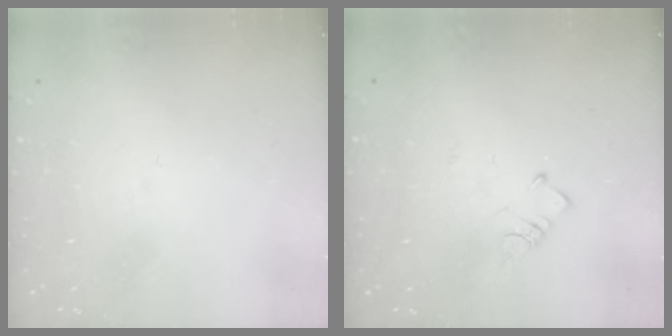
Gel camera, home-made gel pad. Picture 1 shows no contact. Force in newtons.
{"total": 2.6, "press": 2.6, "slide": 0.5}